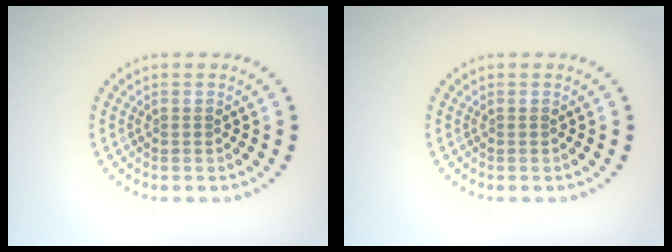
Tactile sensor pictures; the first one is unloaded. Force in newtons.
{"total": 0.0}